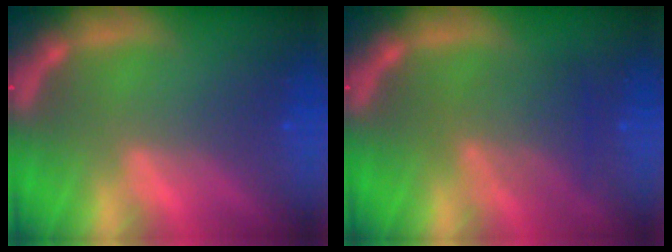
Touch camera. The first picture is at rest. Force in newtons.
{"total": 4.0}